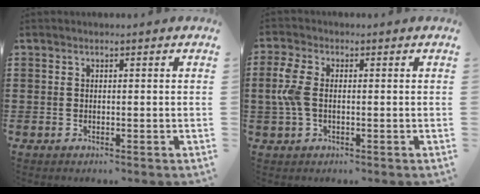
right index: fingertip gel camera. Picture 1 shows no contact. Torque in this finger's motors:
{"motor_torque": [0.92, -0.17, 0.50, 0.15]}